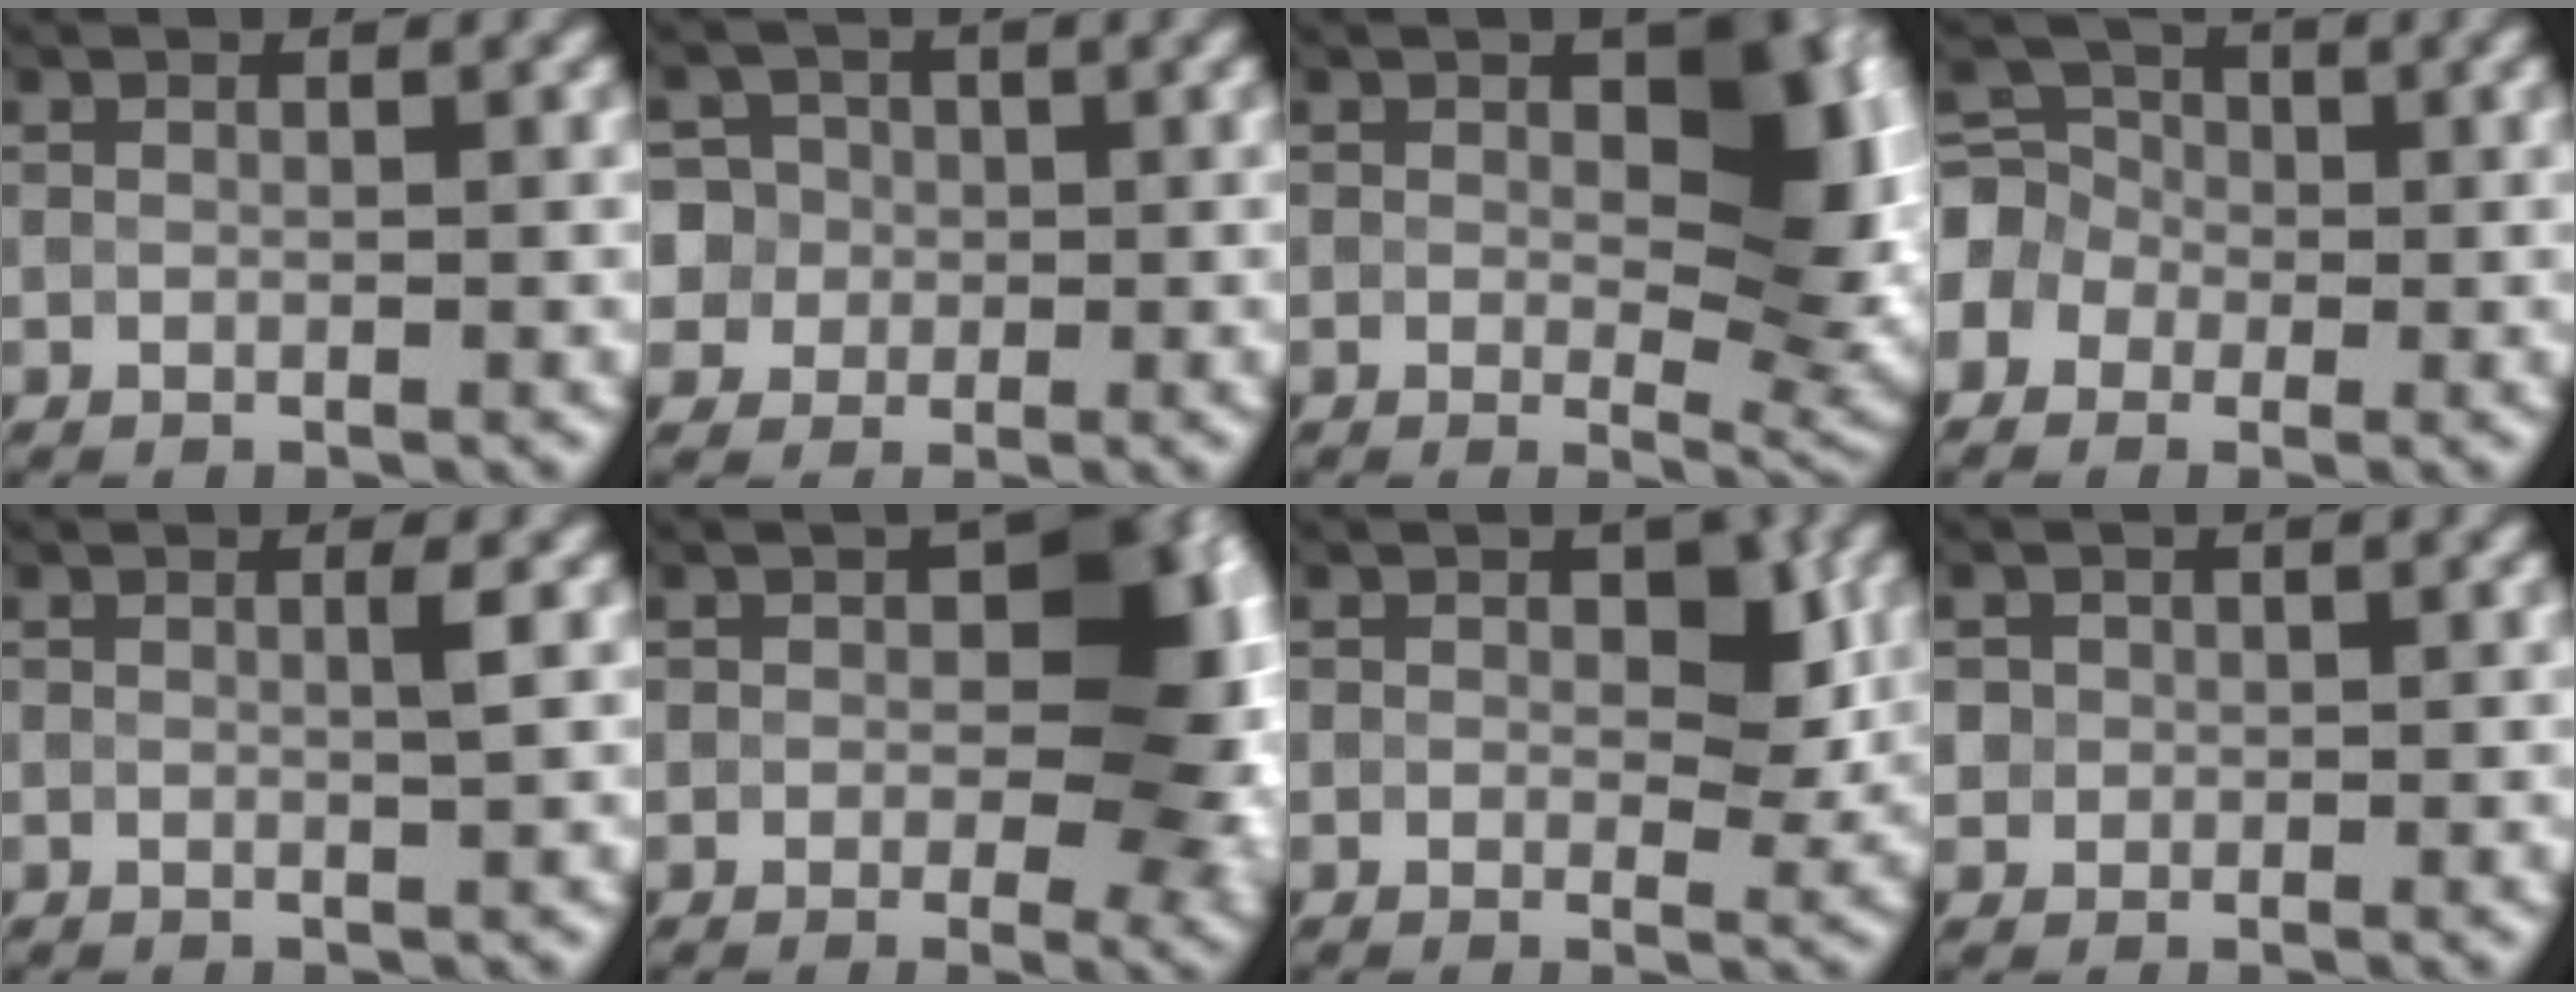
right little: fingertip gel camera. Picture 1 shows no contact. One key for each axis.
{"total": 7.7, "fx": 0.8, "fy": 7.4, "fz": 2.1, "tx": -0.055, "ty": 0.031, "tz": -0.004}
{"total": 9.1, "fx": 1.3, "fy": 5.0, "fz": 7.5, "tx": -0.087, "ty": -0.003, "tz": 0.018}
{"total": 4.9, "fx": -1.3, "fy": 4.2, "fz": 2.0, "tx": -0.030, "ty": 0.015, "tz": -0.043}
{"total": 0.8, "fx": 0.2, "fy": -0.2, "fz": 0.7, "tx": -0.015, "ty": 0.000, "tz": 0.002}
{"total": 11.7, "fx": 0.7, "fy": 7.3, "fz": 9.1, "tx": -0.082, "ty": 0.006, "tz": 0.007}
{"total": 3.7, "fx": 0.5, "fy": 2.2, "fz": 2.9, "tx": -0.034, "ty": -0.003, "tz": 0.002}
{"total": 1.8, "fx": 0.4, "fy": 1.7, "fz": 0.3, "tx": 0.006, "ty": 0.005, "tz": 0.004}